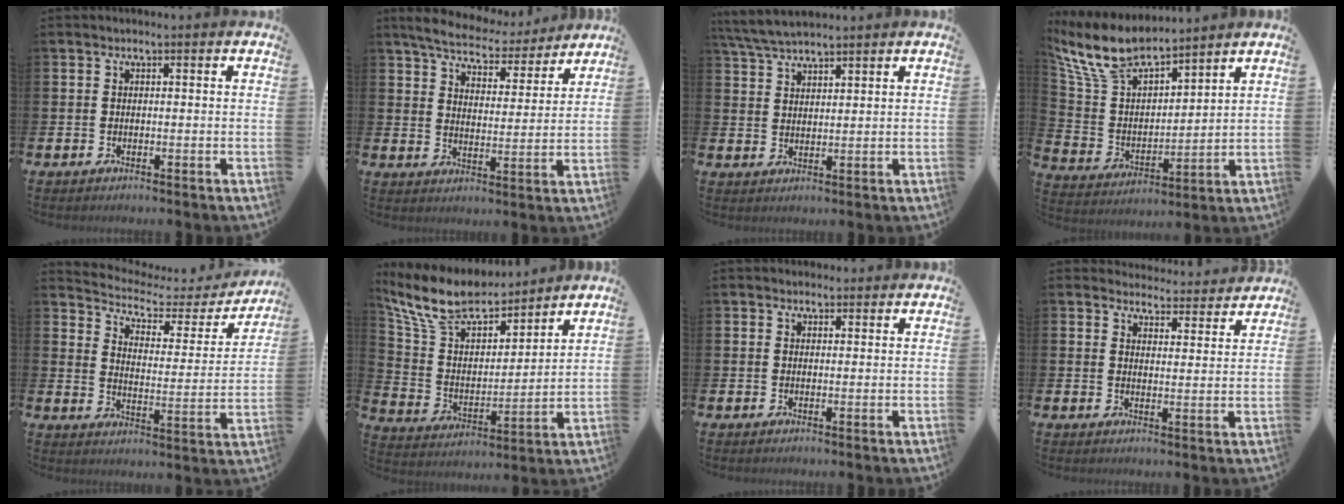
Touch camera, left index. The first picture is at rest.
{"total": 6.5, "force": [6.1, 1.4, 1.6], "torque": [-0.058, -0.039, 0.106]}
{"total": 4.8, "force": [4.5, 0.7, 1.4], "torque": [-0.043, -0.013, 0.084]}
{"total": 9.9, "force": [8.8, 2.6, 3.5], "torque": [-0.117, -0.049, 0.159]}
{"total": 4.6, "force": [3.6, 2.3, 1.7], "torque": [-0.051, -0.030, 0.049]}
{"total": 10.8, "force": [9.7, 3.2, 3.4], "torque": [-0.123, -0.056, 0.175]}
{"total": 1.0, "force": [0.9, 0.4, 0.0], "torque": [0.006, 0.003, 0.015]}
{"total": 4.0, "force": [3.9, 0.8, -0.2], "torque": [0.003, -0.034, 0.067]}